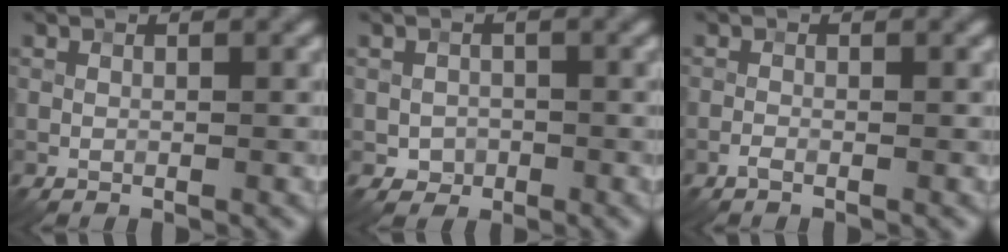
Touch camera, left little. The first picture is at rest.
{"total": 1.6, "force": [-0.4, 1.5, 0.4], "torque": [0.003, -0.002, -0.010]}
{"total": 0.7, "force": [-0.5, 0.1, 0.5], "torque": [-0.010, 0.002, -0.012]}